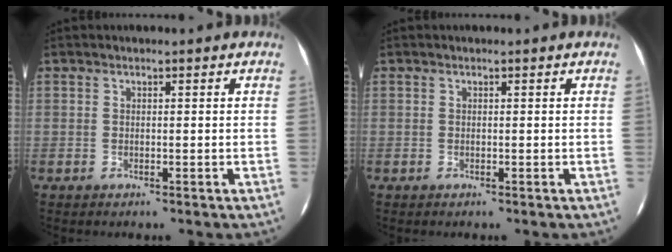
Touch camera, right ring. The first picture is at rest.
{"total": 0.0}